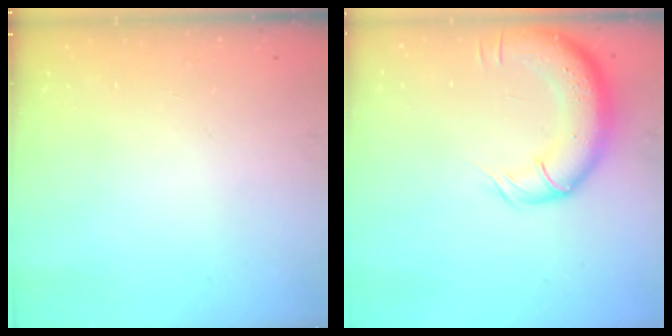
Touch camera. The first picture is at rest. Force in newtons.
{"total": 13.7, "press": 13.3, "slide": 3.4}